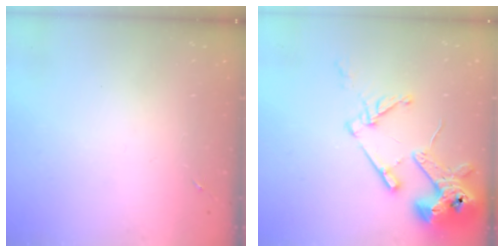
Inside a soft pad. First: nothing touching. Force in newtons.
{"total": 17.2, "press": 17.1, "slide": 2.1}